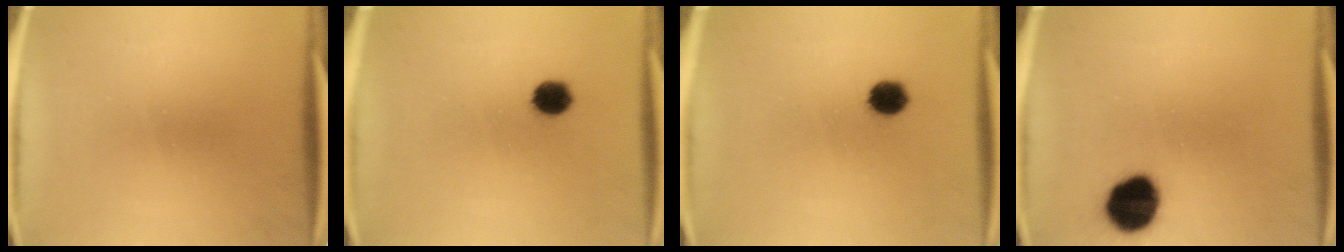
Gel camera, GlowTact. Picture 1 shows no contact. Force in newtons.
{"total": 4.6}
{"total": 4.6}
{"total": 11.7}